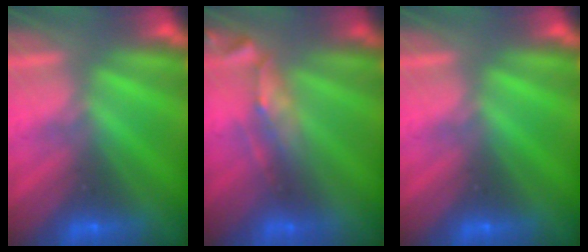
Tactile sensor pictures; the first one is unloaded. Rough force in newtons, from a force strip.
{"total": 2.8}
{"total": 0.0}